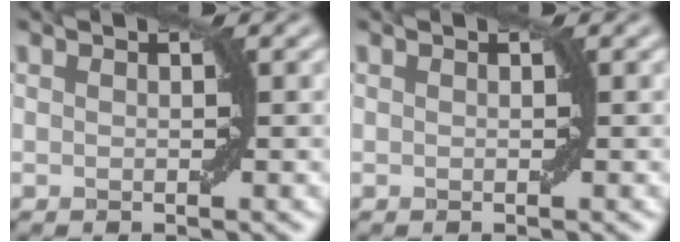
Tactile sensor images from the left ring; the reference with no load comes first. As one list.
[{"total": 0.0}]